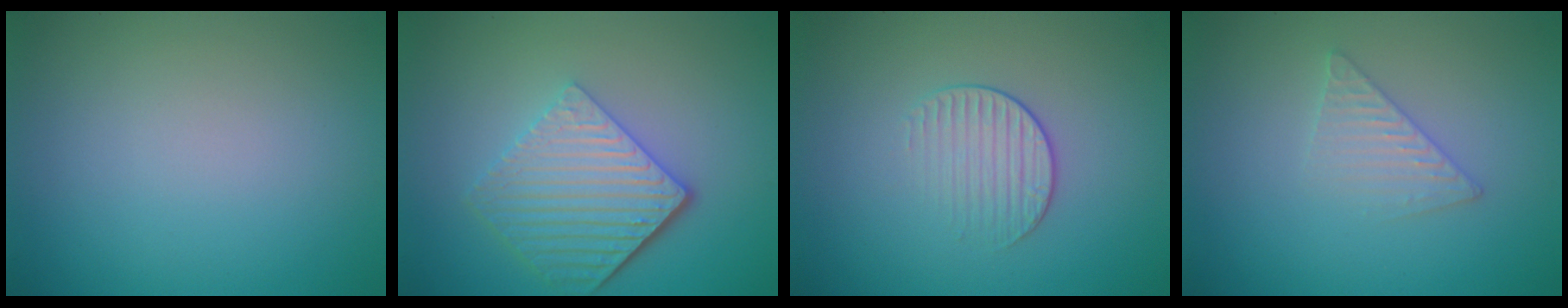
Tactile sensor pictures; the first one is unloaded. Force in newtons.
{"total": 5.7, "press": 4.3, "slide": 3.7}
{"total": 1.7, "press": 1.1, "slide": 1.3}
{"total": 2.0, "press": 2.0, "slide": 0.2}